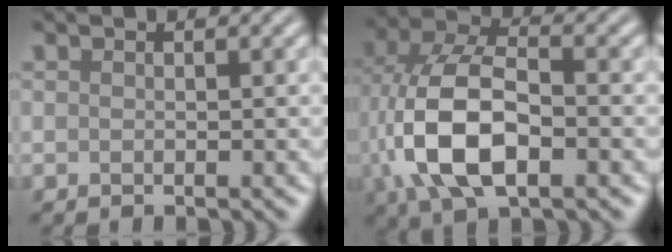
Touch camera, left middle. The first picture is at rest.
{"total": 9.1, "force": [-1.6, 4.9, 7.5], "torque": [-0.160, 0.010, -0.036]}